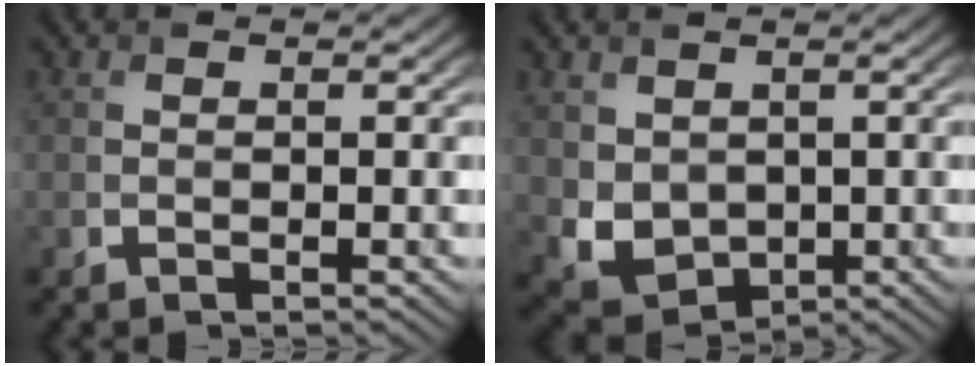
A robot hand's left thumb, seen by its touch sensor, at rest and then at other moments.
{"total": 5.0, "force": [1.0, 4.0, 2.8], "torque": [-0.080, -0.018, 0.023]}